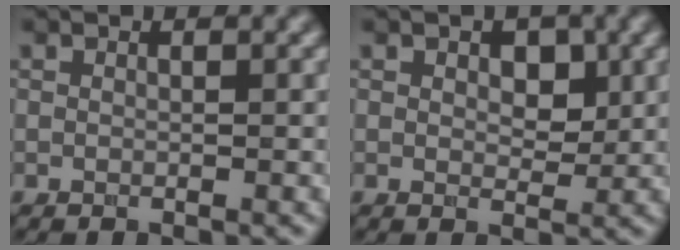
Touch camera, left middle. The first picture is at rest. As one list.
[{"total": 1.8, "force": [0.6, 1.1, 1.3], "torque": [-0.022, -0.001, 0.020]}]